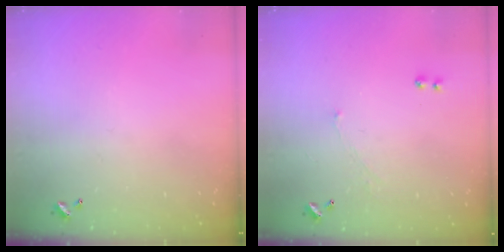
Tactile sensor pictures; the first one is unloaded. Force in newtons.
{"total": 1.0, "press": 0.7, "slide": 0.6}